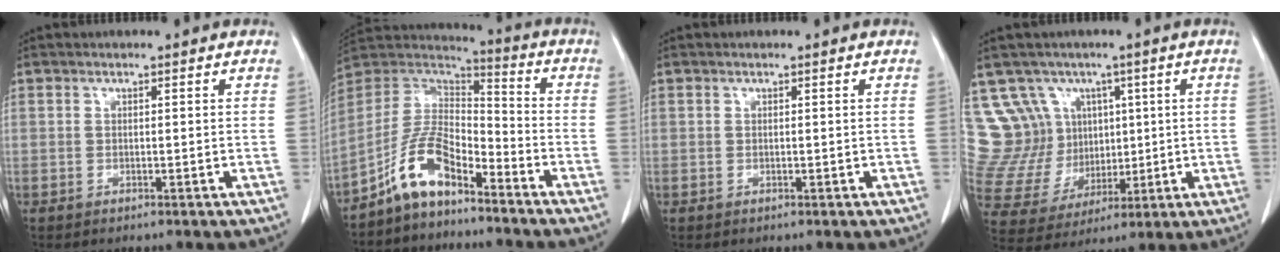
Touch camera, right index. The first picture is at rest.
{"total": 9.9, "force": [-6.8, 4.0, 5.9], "torque": [-0.128, 0.029, -0.135]}
{"total": 0.0}
{"total": 12.6, "force": [5.4, 10.9, 3.1], "torque": [-0.077, 0.057, 0.130]}